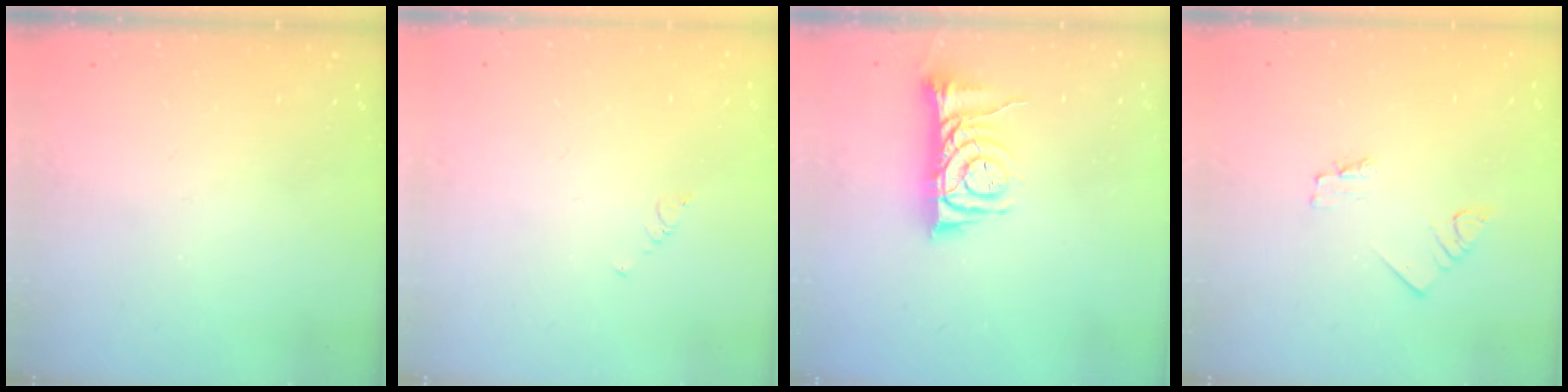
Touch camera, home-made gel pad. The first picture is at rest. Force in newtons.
{"total": 0.7, "press": 0.6, "slide": 0.2}
{"total": 8.0, "press": 8.0, "slide": 0.1}
{"total": 1.2, "press": 1.2, "slide": 0.0}